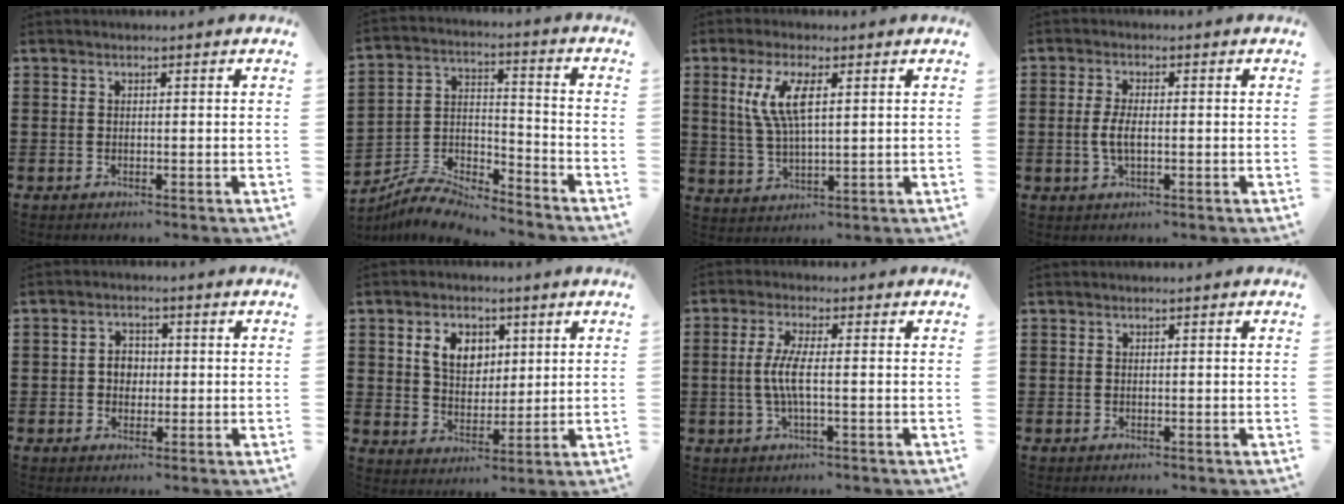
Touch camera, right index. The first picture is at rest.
{"total": 7.6, "force": [-7.3, 1.0, 1.6], "torque": [-0.031, 0.015, -0.144]}
{"total": 6.9, "force": [2.3, 2.1, 6.2], "torque": [-0.134, 0.005, 0.038]}
{"total": 3.5, "force": [-0.3, 1.3, 3.3], "torque": [-0.082, -0.007, -0.014]}
{"total": 2.7, "force": [0.0, 2.2, 1.6], "torque": [-0.035, 0.009, -0.002]}
{"total": 5.9, "force": [2.4, 4.3, 3.3], "torque": [-0.073, 0.013, 0.042]}
{"total": 4.8, "force": [-0.5, 0.7, 4.7], "torque": [-0.108, -0.008, -0.020]}
{"total": 0.0}